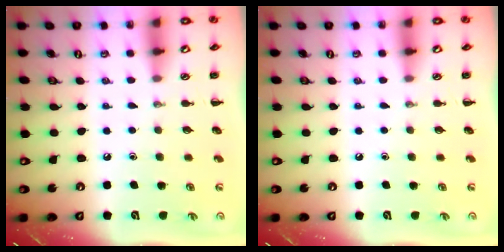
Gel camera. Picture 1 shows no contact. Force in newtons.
{"total": 0.0}